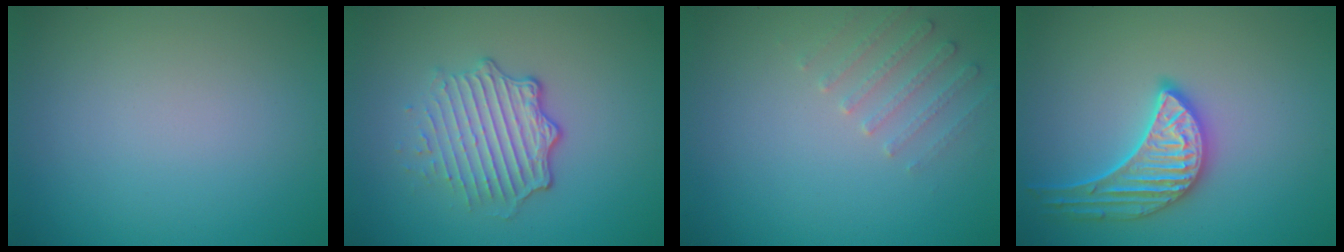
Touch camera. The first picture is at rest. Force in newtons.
{"total": 4.7, "press": 3.4, "slide": 3.2}
{"total": 1.9, "press": 1.8, "slide": 0.6}
{"total": 3.8, "press": 3.7, "slide": 0.9}